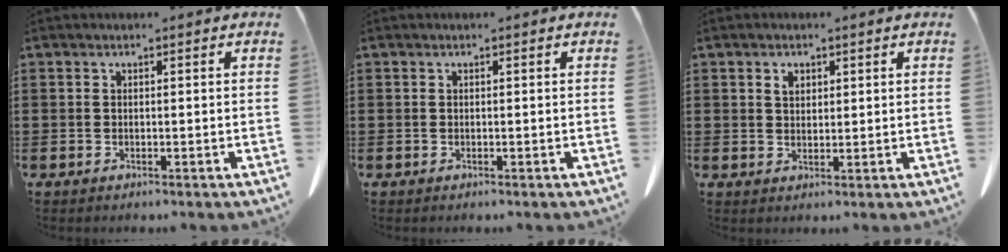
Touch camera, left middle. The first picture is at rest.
{"total": 0.0}
{"total": 1.9, "force": [1.1, 1.1, 1.1], "torque": [-0.017, 0.000, 0.019]}